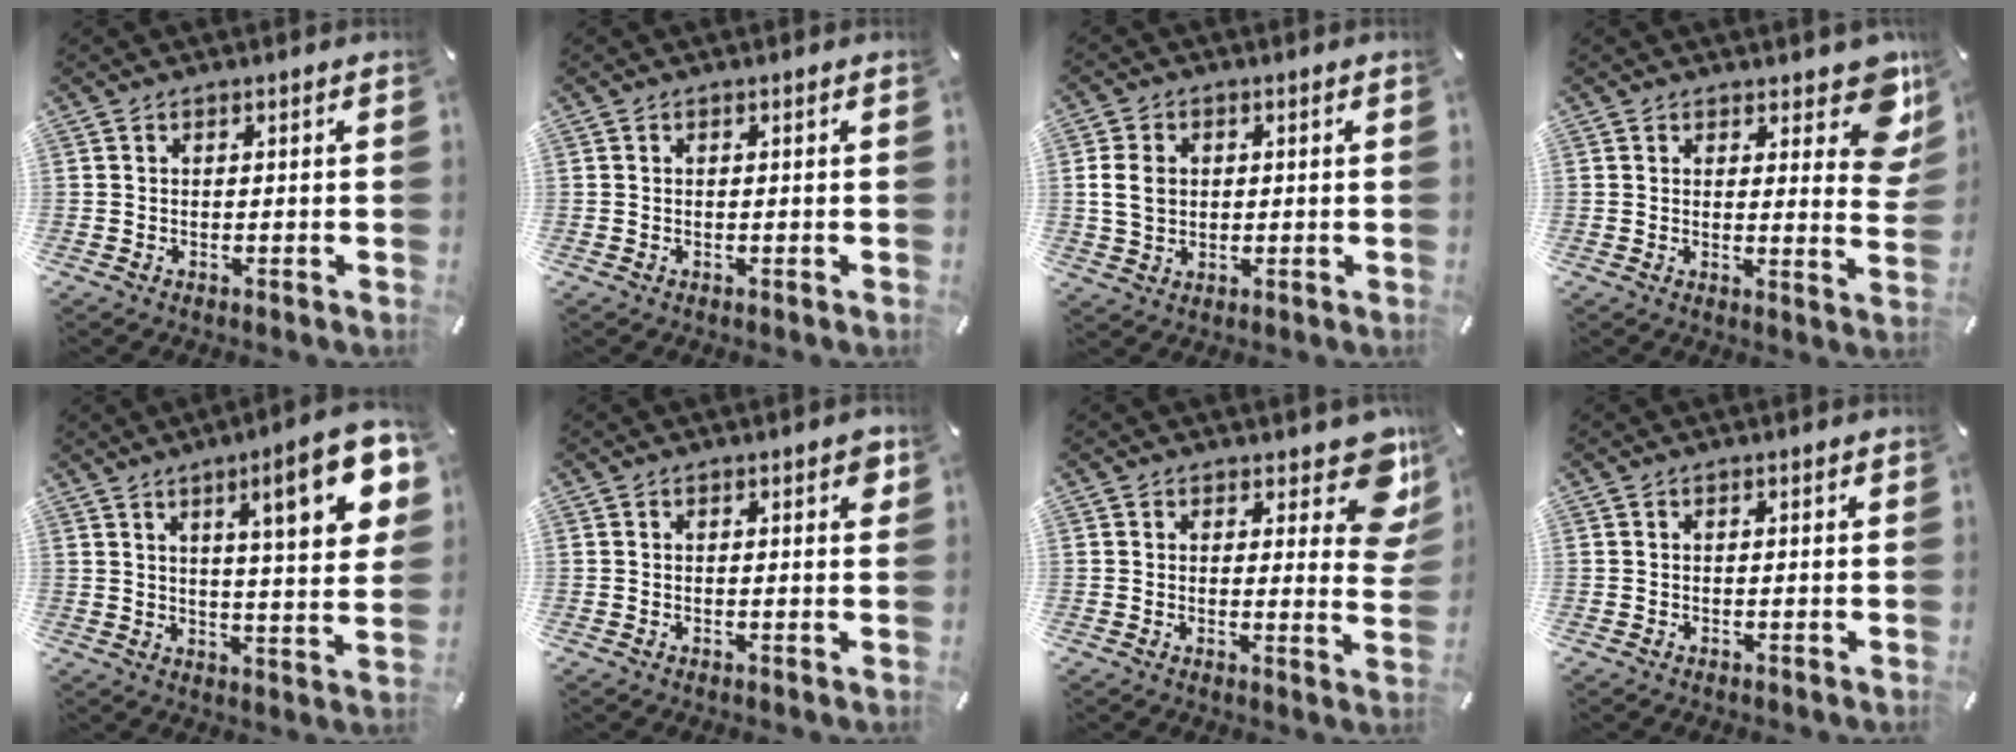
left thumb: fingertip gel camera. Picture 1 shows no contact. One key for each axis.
{"total": 0.0}
{"total": 5.9, "fx": 0.6, "fy": 4.9, "fz": 3.3, "tx": -0.072, "ty": 0.003, "tz": 0.008}
{"total": 10.2, "fx": 6.2, "fy": 4.5, "fz": 6.6, "tx": -0.058, "ty": -0.047, "tz": 0.104}
{"total": 16.5, "fx": 7.5, "fy": 3.6, "fz": 14.3, "tx": -0.205, "ty": -0.032, "tz": 0.107}
{"total": 2.4, "fx": 1.0, "fy": 0.9, "fz": 2.0, "tx": -0.018, "ty": -0.005, "tz": 0.011}
{"total": 10.6, "fx": 6.6, "fy": 4.7, "fz": 6.8, "tx": -0.062, "ty": -0.051, "tz": 0.112}
{"total": 0.0}